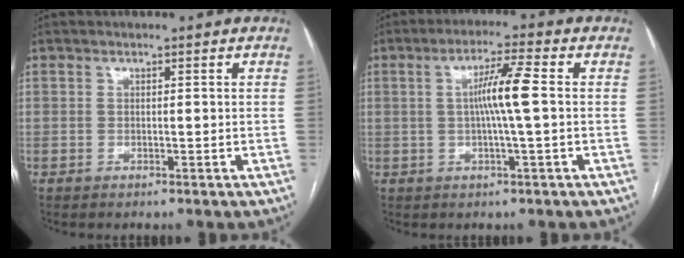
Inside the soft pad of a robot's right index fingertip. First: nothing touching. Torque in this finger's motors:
{"motor_torque": [0.50, -0.14, 0.28, 0.12]}